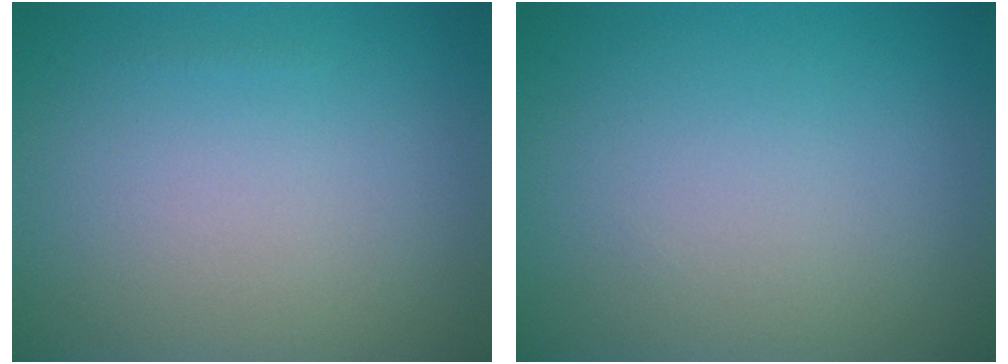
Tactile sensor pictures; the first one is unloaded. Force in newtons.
{"total": 0.0}